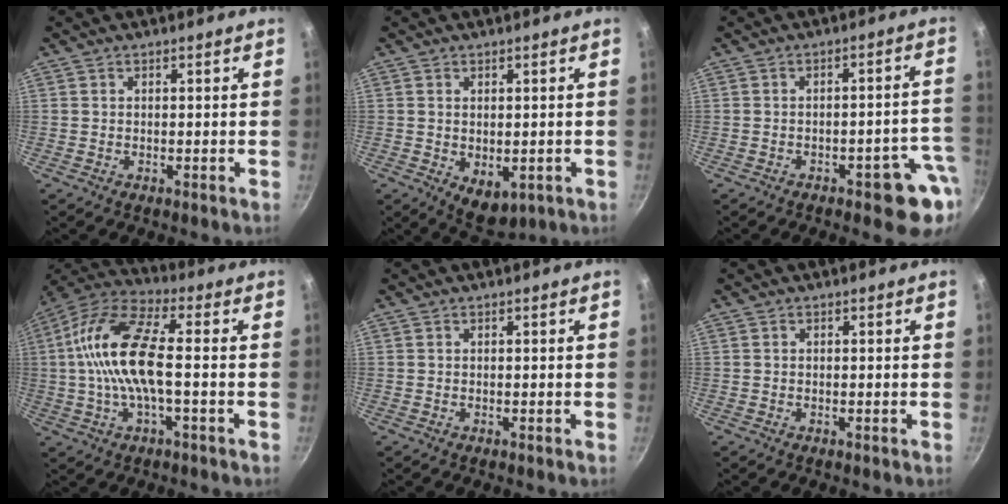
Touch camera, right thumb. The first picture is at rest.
{"total": 5.7, "force": [-0.8, 3.7, 4.3], "torque": [-0.050, -0.013, -0.001]}
{"total": 8.6, "force": [-3.6, 3.5, 6.9], "torque": [-0.038, 0.038, -0.038]}
{"total": 15.8, "force": [-0.2, 5.7, 14.7], "torque": [-0.287, 0.035, -0.021]}
{"total": 0.0}
{"total": 0.0}